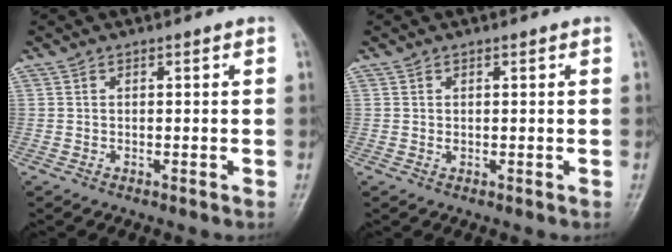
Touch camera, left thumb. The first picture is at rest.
{"total": 0.6, "force": [0.1, 0.5, 0.4], "torque": [-0.004, 0.004, 0.004]}